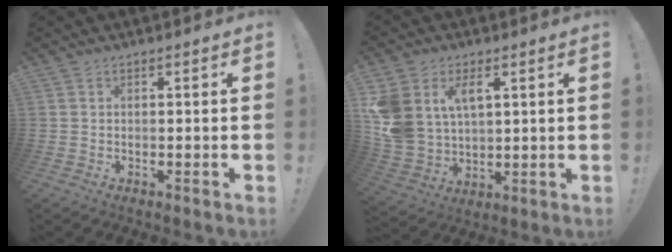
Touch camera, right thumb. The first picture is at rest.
{"total": 11.3, "force": [5.3, 8.1, 5.8], "torque": [-0.122, -0.023, 0.108]}